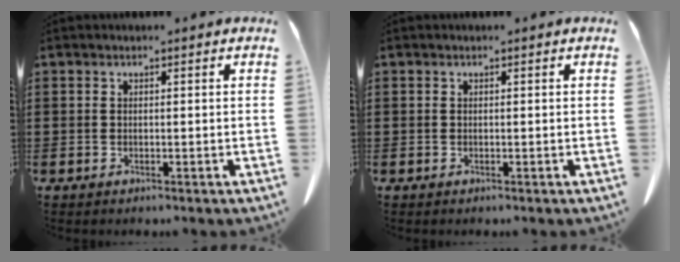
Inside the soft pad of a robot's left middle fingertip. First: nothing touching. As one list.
[{"total": 0.0}]